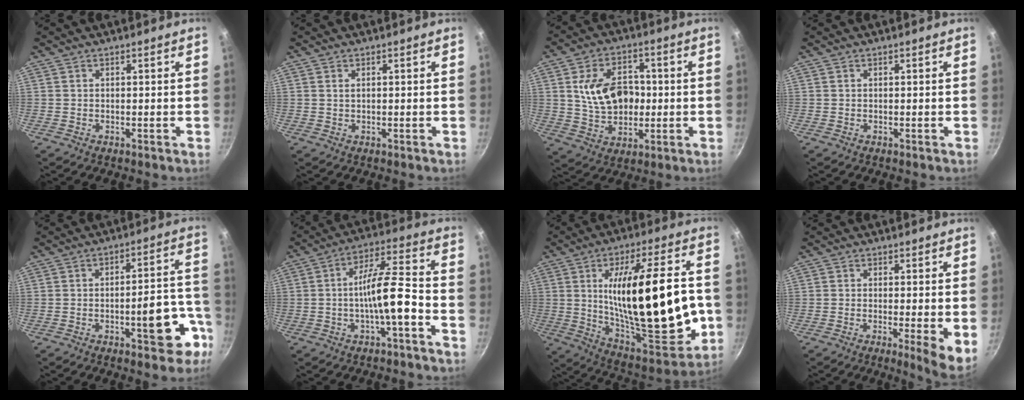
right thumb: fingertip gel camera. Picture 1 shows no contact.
{"total": 0.7, "force": [0.3, 0.4, 0.5], "torque": [-0.008, 0.002, 0.006]}
{"total": 13.2, "force": [1.0, 9.4, 9.2], "torque": [-0.125, 0.007, 0.021]}
{"total": 0.0}
{"total": 11.7, "force": [-5.2, 4.5, 9.5], "torque": [-0.092, 0.053, -0.064]}
{"total": 10.6, "force": [-3.6, 2.4, 9.7], "torque": [-0.164, 0.045, -0.063]}
{"total": 31.0, "force": [-0.9, 11.3, 28.8], "torque": [-0.443, 0.000, 0.000]}
{"total": 6.8, "force": [-1.2, 1.0, 6.6], "torque": [-0.088, -0.012, -0.016]}